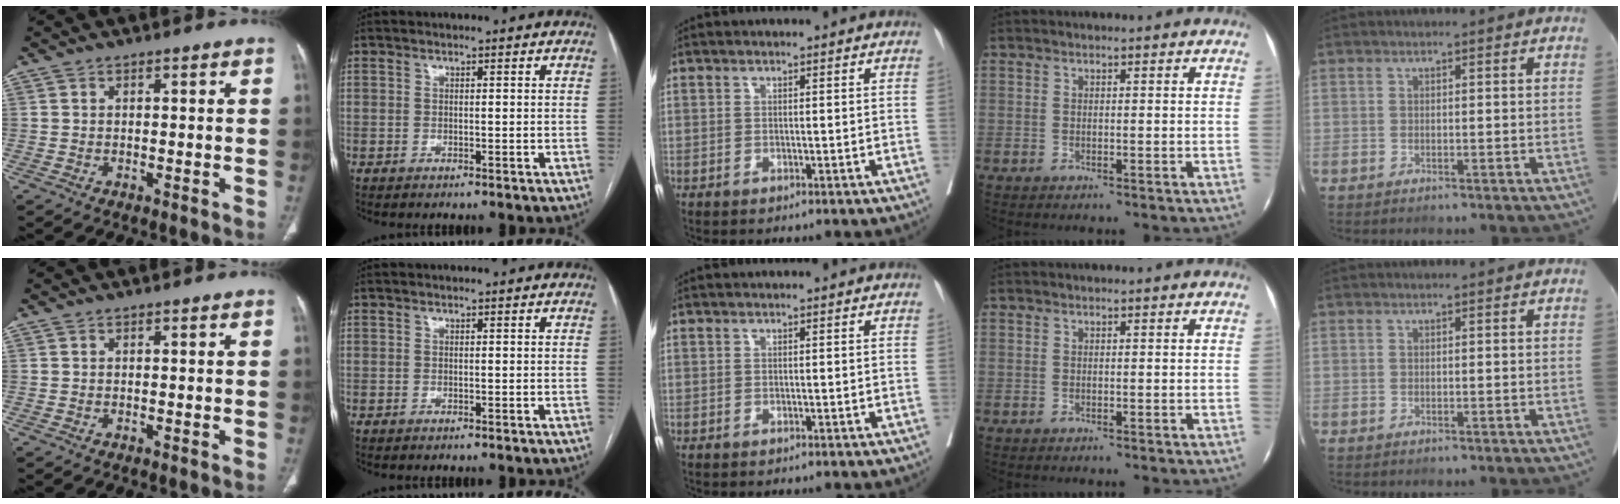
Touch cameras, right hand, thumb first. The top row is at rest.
{}